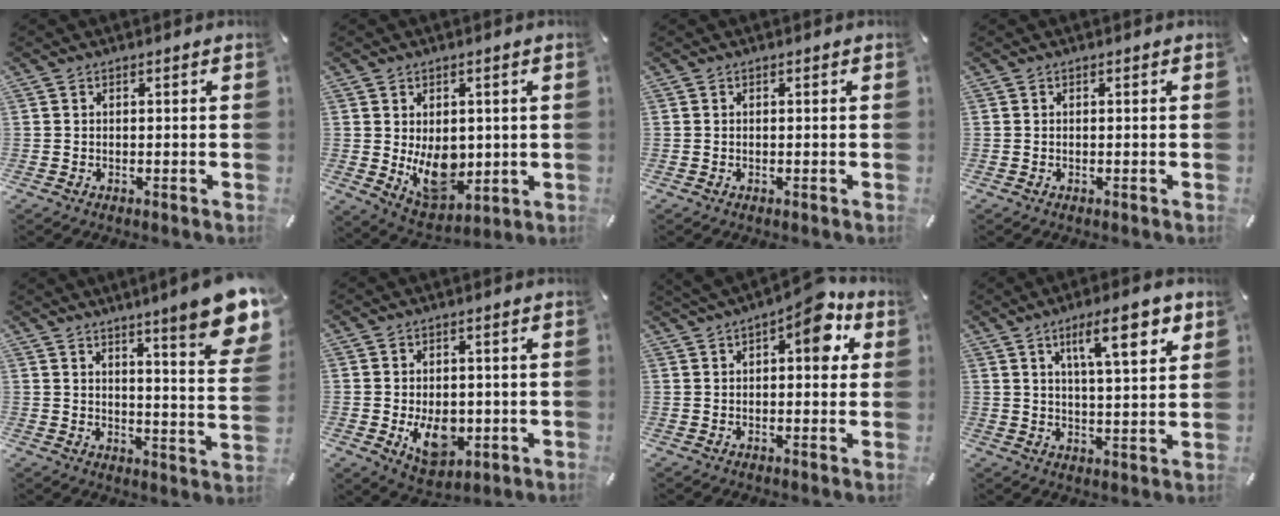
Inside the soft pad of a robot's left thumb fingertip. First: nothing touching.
{"total": 11.1, "force": [-0.3, 8.2, 7.4], "torque": [-0.099, -0.015, 0.003]}
{"total": 0.0}
{"total": 0.0}
{"total": 13.2, "force": [9.0, 1.9, 9.6], "torque": [-0.139, -0.075, 0.146]}
{"total": 9.8, "force": [-1.6, 6.8, 6.9], "torque": [-0.098, -0.007, -0.024]}
{"total": 9.2, "force": [3.7, 4.2, 7.3], "torque": [-0.088, -0.016, 0.055]}
{"total": 12.5, "force": [6.5, 3.4, 10.1], "torque": [-0.152, -0.025, 0.103]}